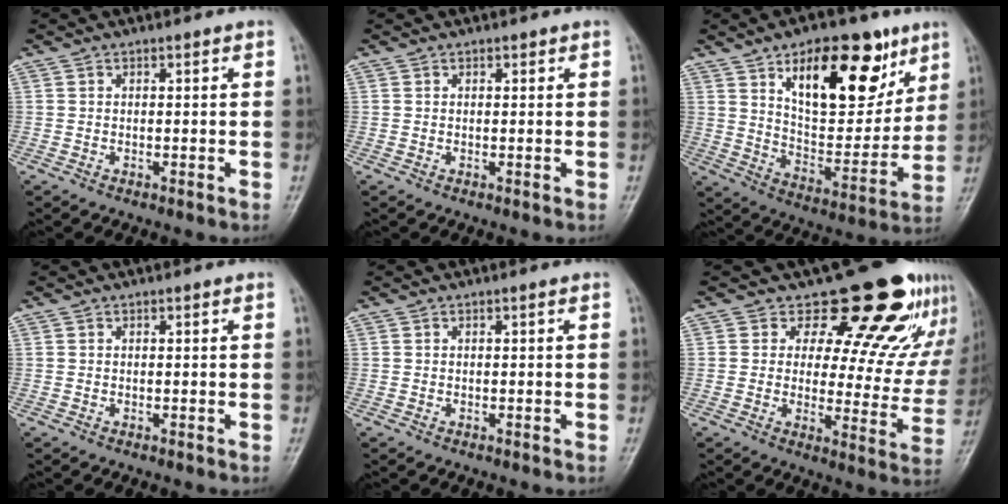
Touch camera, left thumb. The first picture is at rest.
{"total": 0.6, "force": [0.4, 0.4, 0.2], "torque": [0.002, -0.003, 0.003]}
{"total": 21.8, "force": [11.0, 10.6, 15.5], "torque": [-0.174, -0.051, 0.179]}
{"total": 0.0}
{"total": 0.0}
{"total": 17.6, "force": [13.6, 8.3, 7.6], "torque": [-0.028, -0.092, 0.152]}